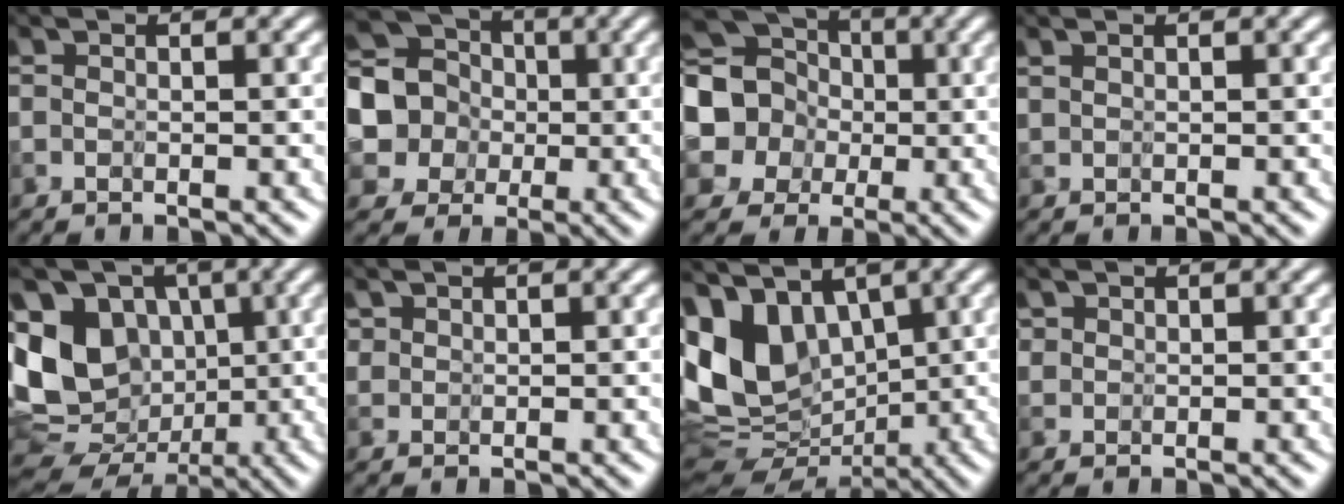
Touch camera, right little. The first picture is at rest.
{"total": 9.3, "force": [1.0, 8.5, 3.6], "torque": [-0.129, 0.008, -0.010]}
{"total": 11.9, "force": [0.4, 11.0, 4.5], "torque": [-0.157, 0.002, -0.029]}
{"total": 0.7, "force": [0.7, -0.1, 0.0], "torque": [-0.004, -0.006, 0.010]}
{"total": 11.4, "force": [0.5, 10.2, 5.2], "torque": [-0.148, 0.015, 0.002]}
{"total": 2.8, "force": [1.9, 1.7, 1.1], "torque": [-0.036, 0.012, 0.008]}
{"total": 7.5, "force": [2.1, 5.0, 5.2], "torque": [-0.129, -0.013, 0.036]}
{"total": 2.5, "force": [1.7, 1.6, 0.9], "torque": [-0.031, 0.010, 0.007]}